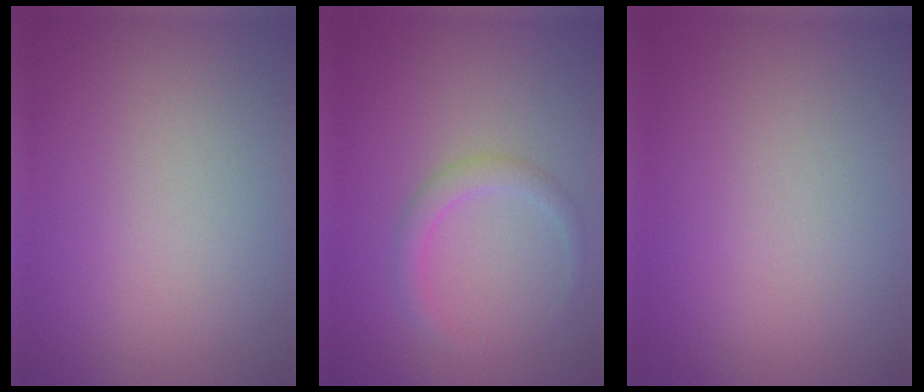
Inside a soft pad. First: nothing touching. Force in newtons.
{"total": 1.9, "press": 1.9, "slide": 0.2}
{"total": 0.0}